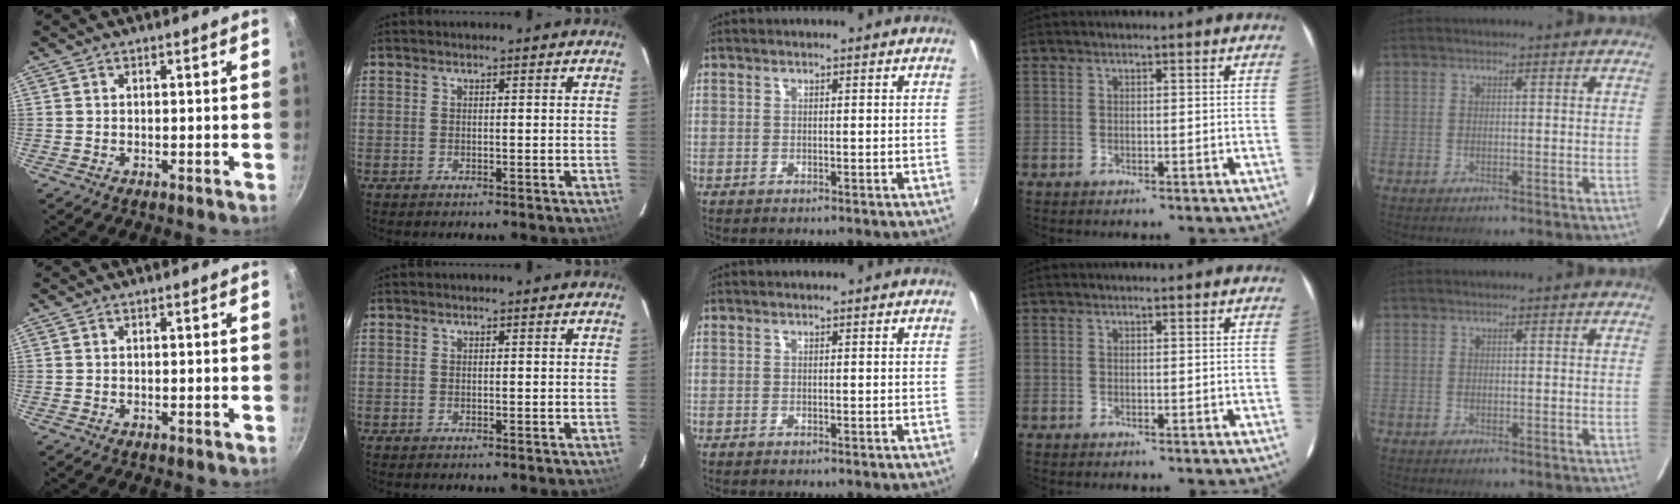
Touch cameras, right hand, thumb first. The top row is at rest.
{}